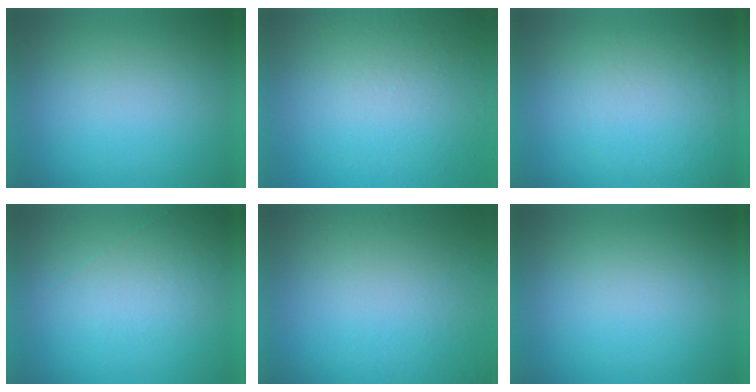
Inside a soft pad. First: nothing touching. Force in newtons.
{"total": 8.4}
{"total": 1.0}
{"total": 1.0}
{"total": 4.7}
{"total": 0.0}